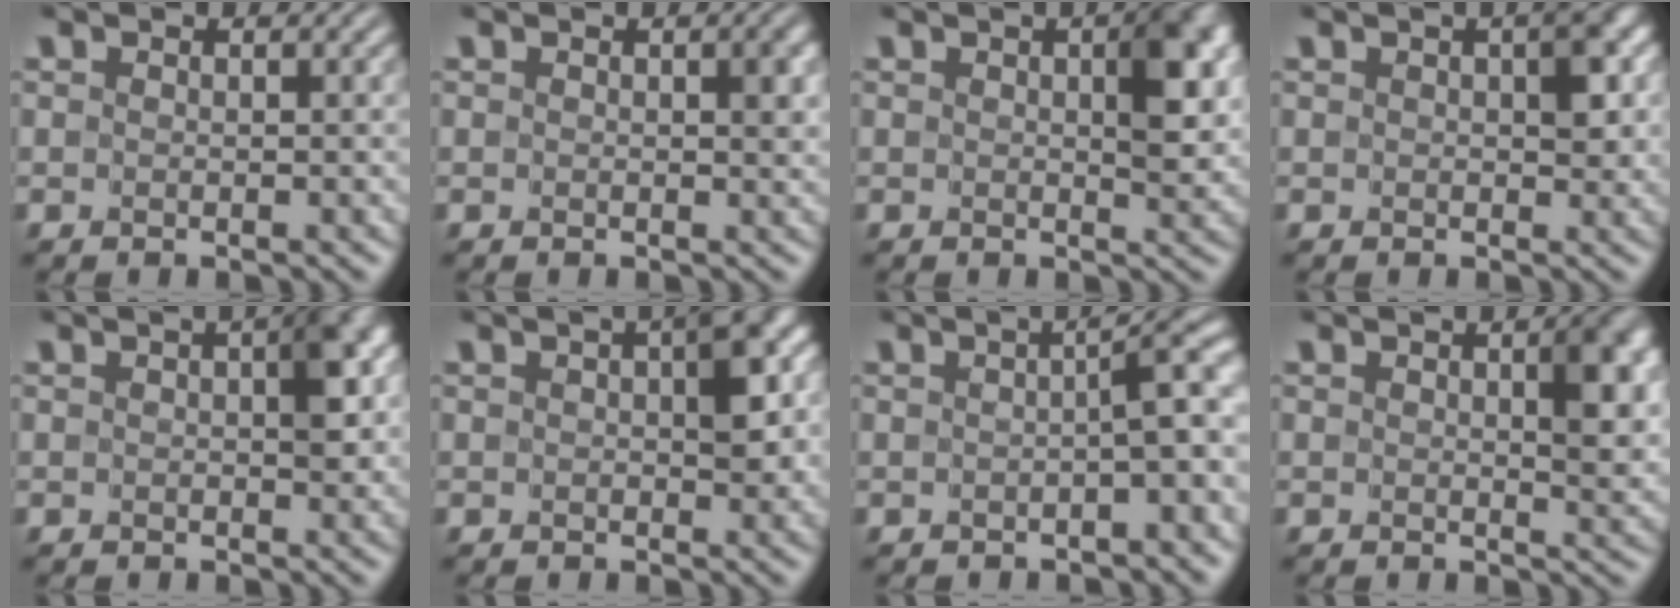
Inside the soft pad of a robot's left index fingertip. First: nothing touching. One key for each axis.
{"total": 1.6, "fx": 0.2, "fy": 0.8, "fz": 1.4, "tx": -0.012, "ty": 0.001, "tz": 0.002}
{"total": 4.5, "fx": 0.8, "fy": 2.2, "fz": 3.9, "tx": -0.050, "ty": 0.000, "tz": 0.011}
{"total": 3.2, "fx": 0.5, "fy": 1.7, "fz": 2.7, "tx": -0.028, "ty": 0.004, "tz": 0.004}
{"total": 3.7, "fx": 0.4, "fy": 1.8, "fz": 3.2, "tx": -0.035, "ty": 0.006, "tz": 0.000}
{"total": 4.0, "fx": 0.5, "fy": 1.9, "fz": 3.5, "tx": -0.040, "ty": 0.008, "tz": 0.002}
{"total": 3.8, "fx": -0.3, "fy": 0.3, "fz": 3.7, "tx": -0.049, "ty": 0.015, "tz": -0.007}
{"total": 3.9, "fx": 0.9, "fy": 1.7, "fz": 3.4, "tx": -0.043, "ty": -0.003, "tz": 0.015}